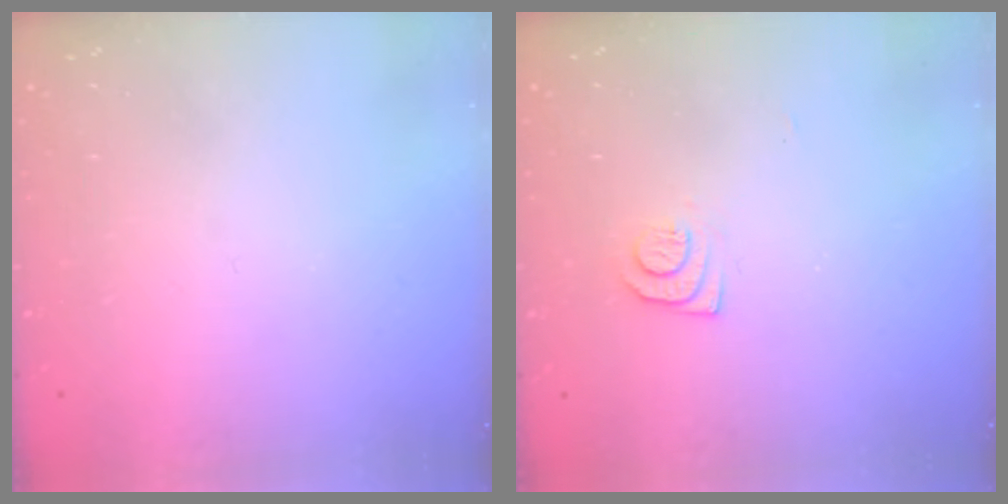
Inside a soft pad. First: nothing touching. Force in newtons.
{"total": 6.6, "press": 6.5, "slide": 0.8}